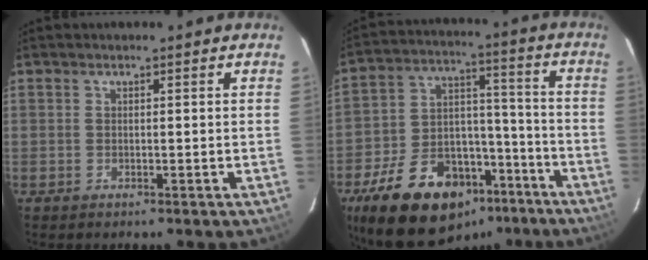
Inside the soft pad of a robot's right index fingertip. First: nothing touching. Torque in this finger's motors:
{"motor_torque": [1.13, -1.01, 0.84, 0.09]}